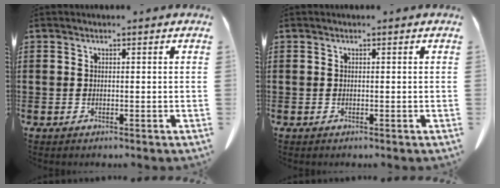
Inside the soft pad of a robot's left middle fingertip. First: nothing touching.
{"total": 0.0}